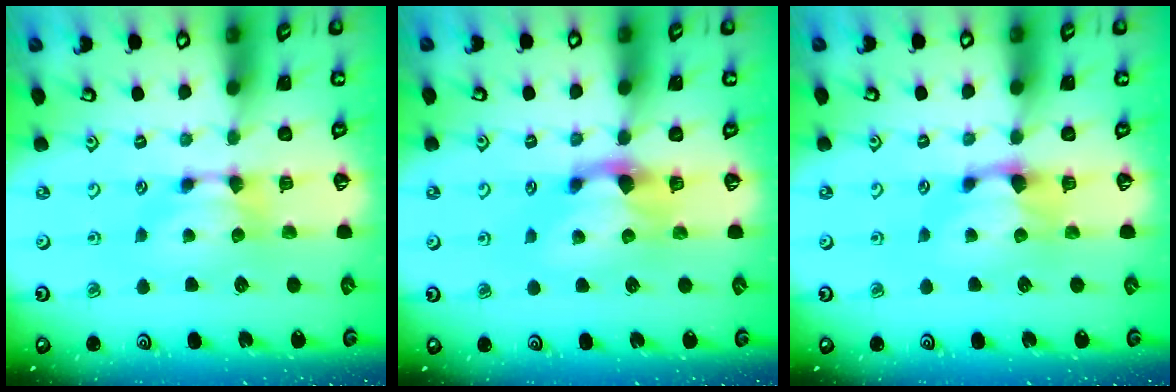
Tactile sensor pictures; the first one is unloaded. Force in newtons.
{"total": 2.0, "press": 1.5, "slide": 1.4}
{"total": 1.6, "press": 1.2, "slide": 1.0}